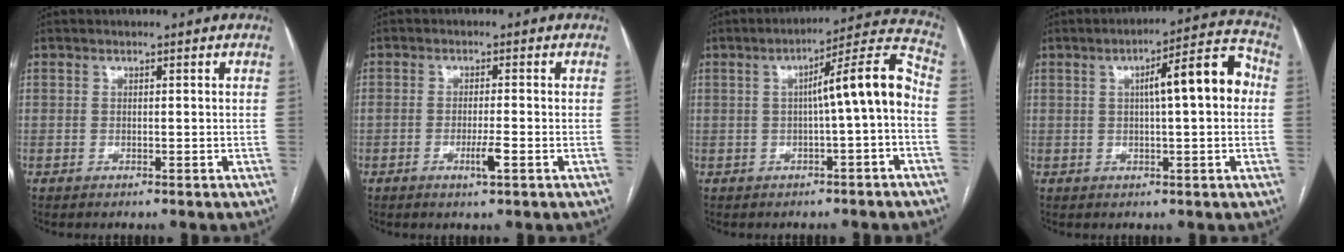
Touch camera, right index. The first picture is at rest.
{"total": 3.0, "force": [-1.2, 0.1, 2.8], "torque": [-0.051, -0.004, -0.021]}
{"total": 9.8, "force": [-0.7, 0.3, 9.8], "torque": [-0.135, 0.033, -0.014]}
{"total": 10.1, "force": [1.3, 1.6, 9.9], "torque": [-0.139, 0.035, 0.014]}